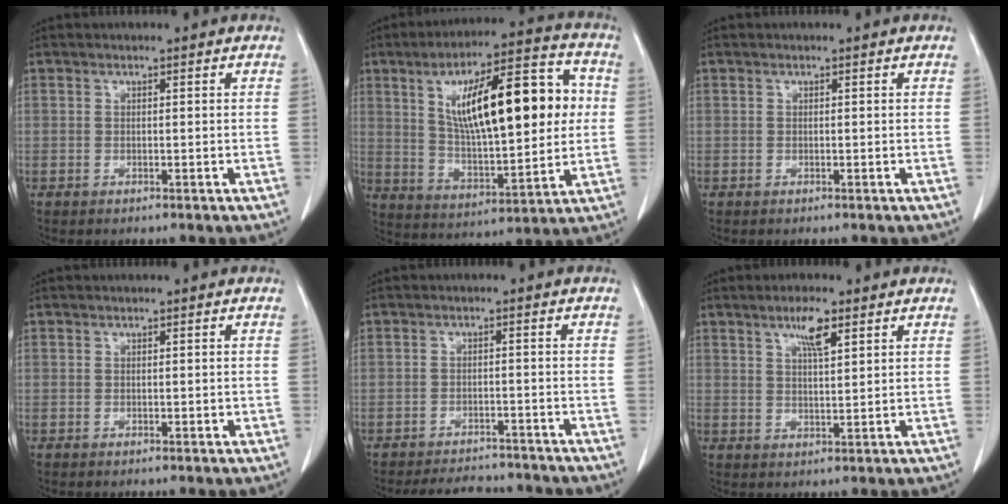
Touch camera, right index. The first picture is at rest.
{"total": 20.6, "force": [4.2, 5.6, 19.3], "torque": [-0.312, 0.027, 0.073]}
{"total": 0.0}
{"total": 0.7, "force": [0.1, 0.5, 0.5], "torque": [-0.003, 0.001, 0.004]}
{"total": 6.8, "force": [-6.4, 1.9, 0.9], "torque": [-0.009, 0.002, -0.086]}
{"total": 4.5, "force": [2.6, 0.8, 3.6], "torque": [-0.066, 0.001, 0.047]}